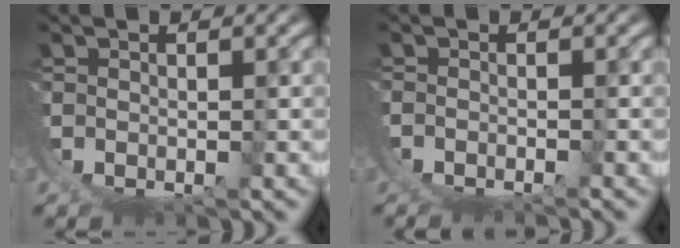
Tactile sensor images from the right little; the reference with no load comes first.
{"total": 3.1, "force": [-2.4, 1.8, 0.8], "torque": [-0.020, -0.007, -0.036]}